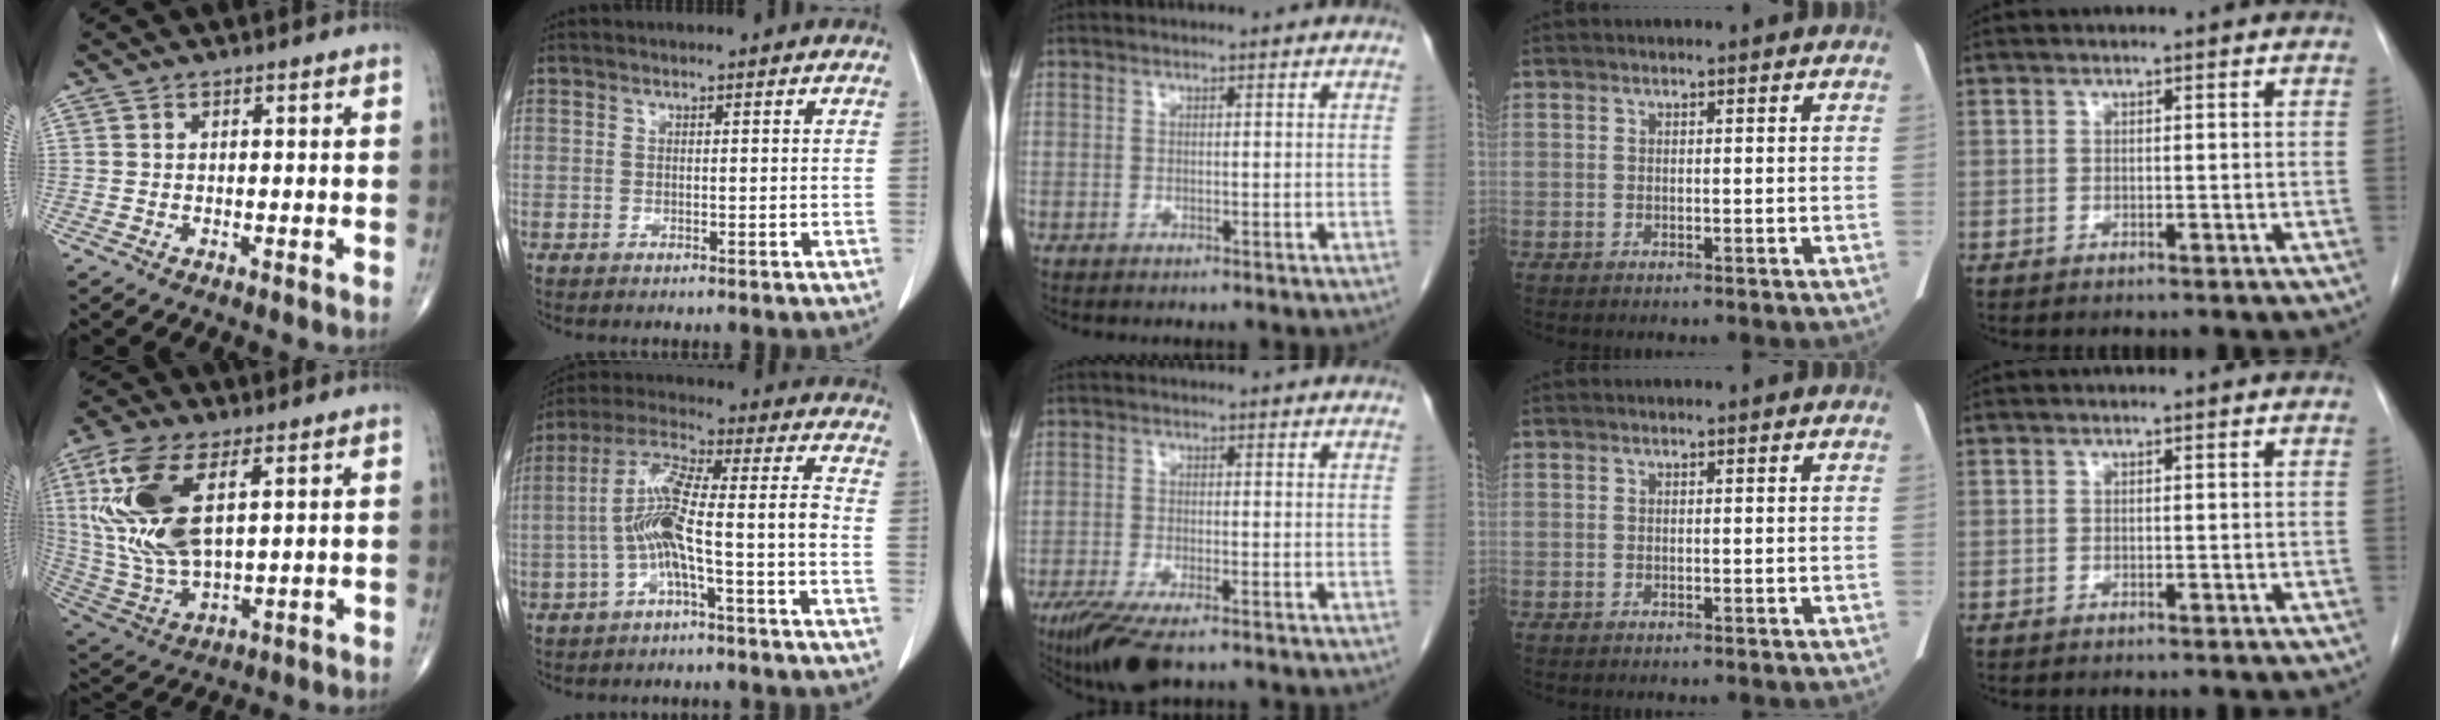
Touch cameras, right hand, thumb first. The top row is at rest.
{"thumb": {"total": 18.9, "force": [5.1, 8.6, 16.1], "torque": [-0.355, -0.016, 0.103]}, "index": {"total": 10.4, "force": [-3.1, 0.6, 9.9], "torque": [-0.197, 0.036, -0.057]}, "middle": {"total": 8.1, "force": [-5.7, 1.9, 5.5], "torque": [-0.094, -0.019, -0.093]}}